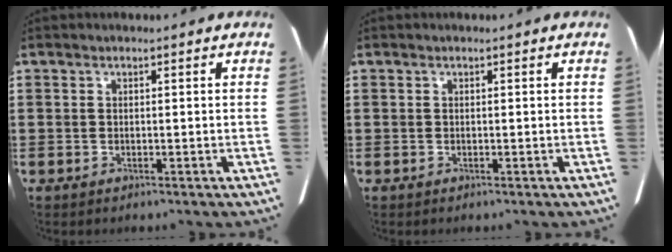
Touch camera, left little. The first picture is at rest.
{"total": 0.0}